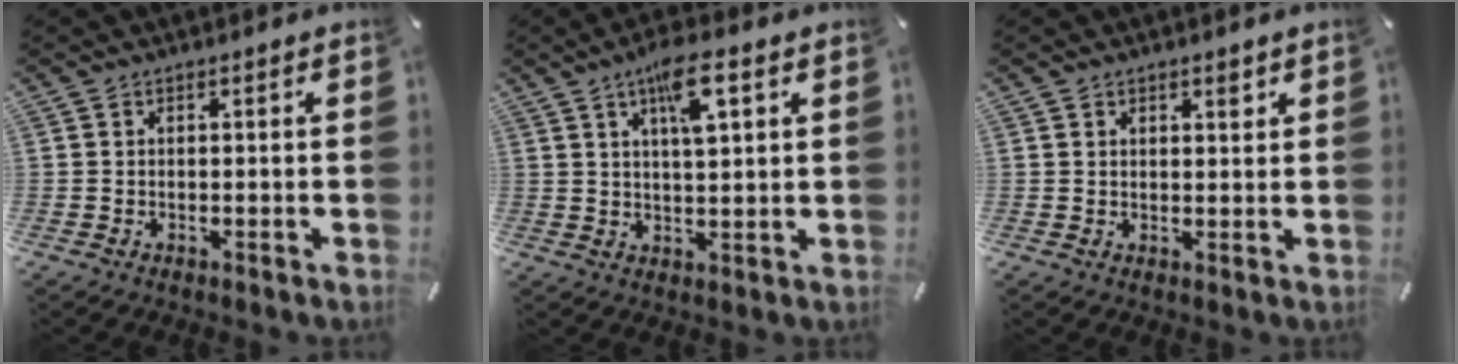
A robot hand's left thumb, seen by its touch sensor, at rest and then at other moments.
{"total": 9.1, "force": [4.4, 2.9, 7.5], "torque": [-0.120, -0.006, 0.069]}
{"total": 1.9, "force": [1.3, 1.1, 0.7], "torque": [0.001, -0.006, 0.019]}